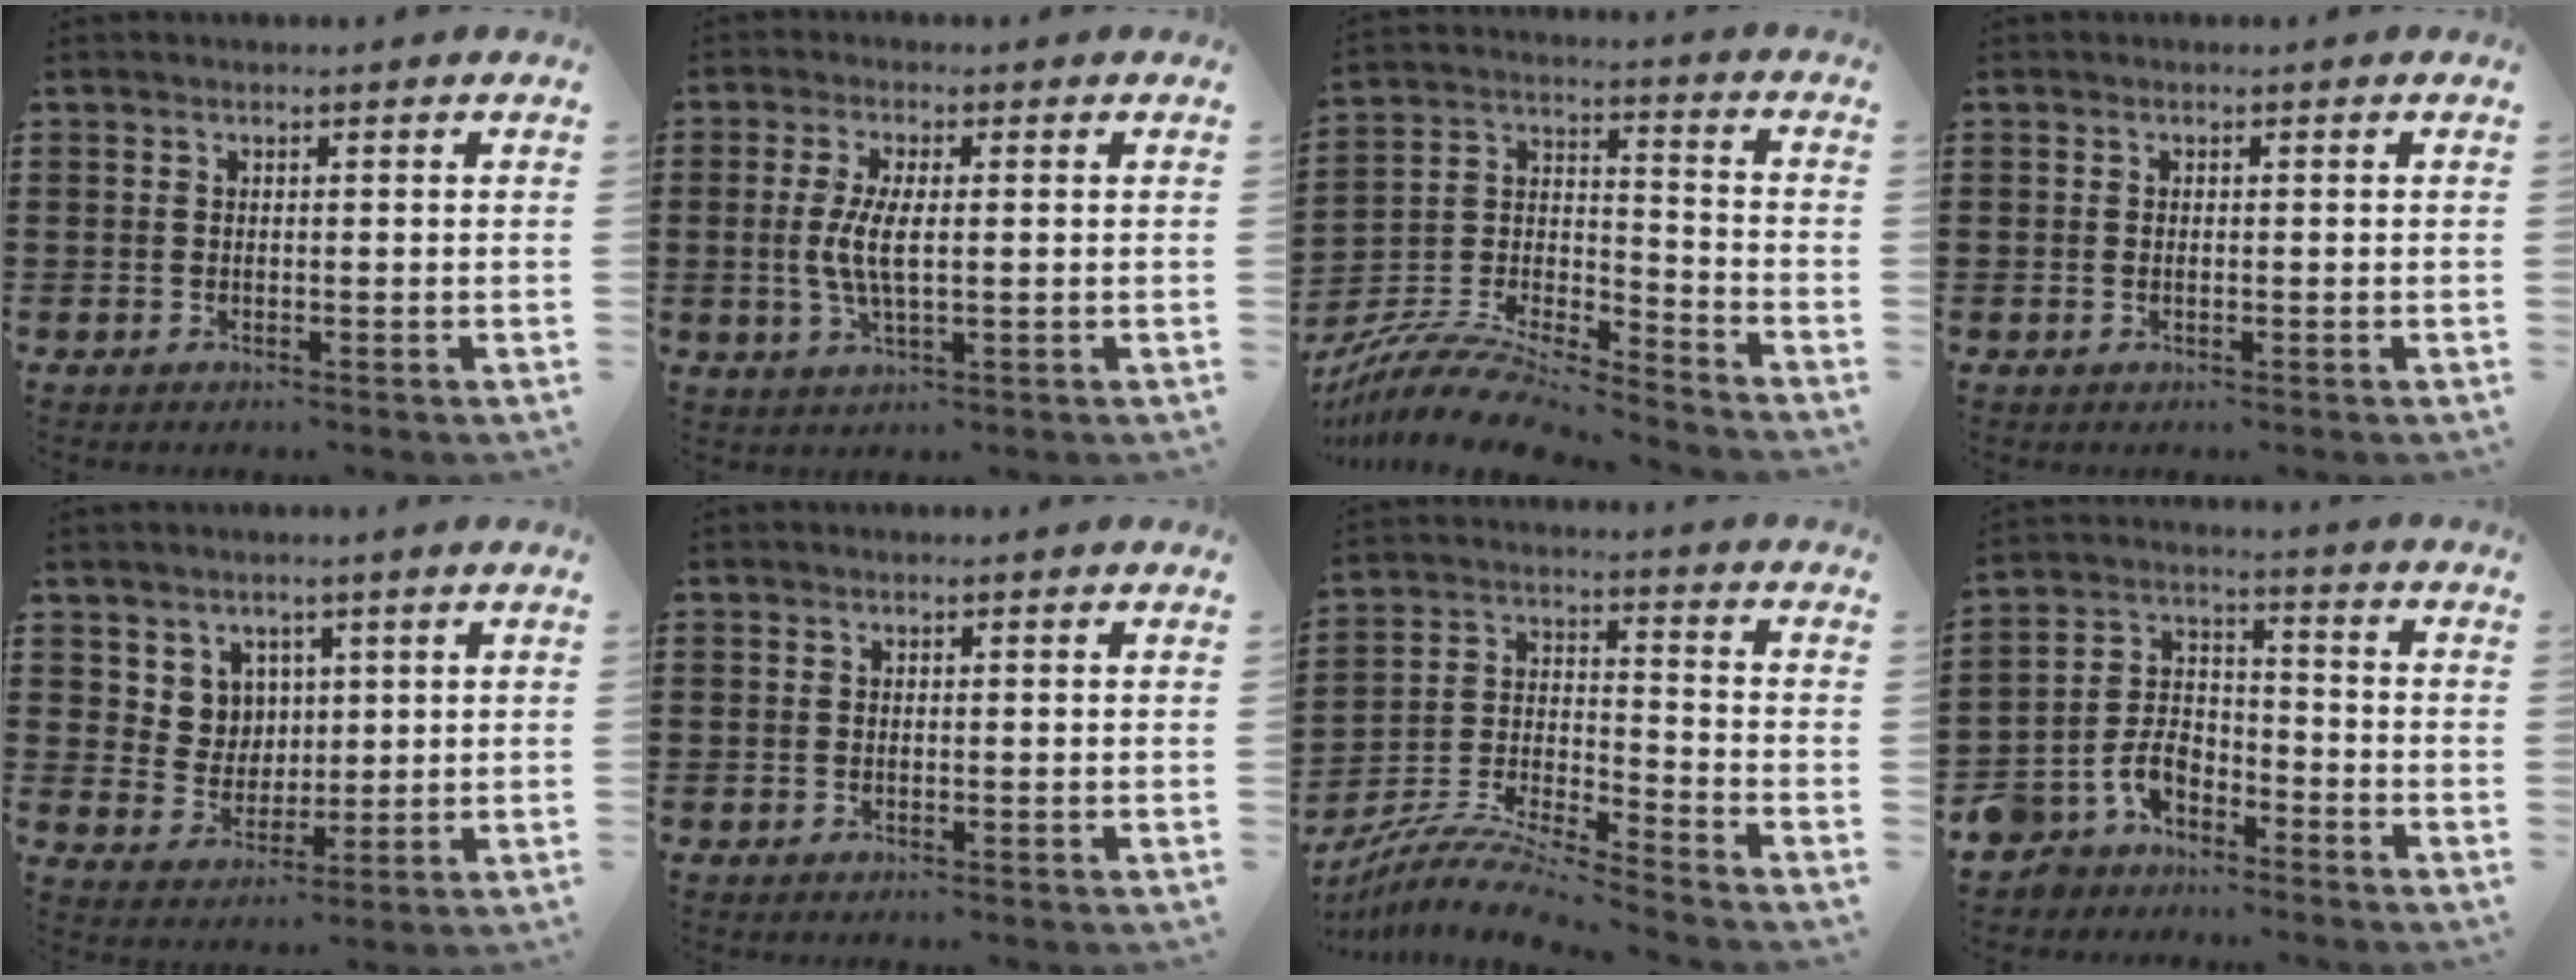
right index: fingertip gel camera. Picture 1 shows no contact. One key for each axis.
{"total": 5.5, "fx": 0.1, "fy": 1.8, "fz": 5.2, "tx": -0.116, "ty": -0.004, "tz": -0.006}
{"total": 8.9, "fx": -8.3, "fy": 1.8, "fz": 2.7, "tx": -0.057, "ty": 0.011, "tz": -0.168}
{"total": 0.5, "fx": 0.0, "fy": 0.2, "fz": 0.5, "tx": -0.010, "ty": 0.000, "tz": 0.000}
{"total": 5.4, "fx": 2.8, "fy": 4.5, "fz": 0.7, "tx": -0.039, "ty": 0.006, "tz": 0.054}
{"total": 0.0}
{"total": 7.7, "fx": -7.4, "fy": 0.0, "fz": 2.3, "tx": -0.052, "ty": -0.006, "tz": -0.151}
{"total": 6.3, "fx": -4.7, "fy": 3.7, "fz": 1.9, "tx": -0.065, "ty": 0.010, "tz": -0.098}